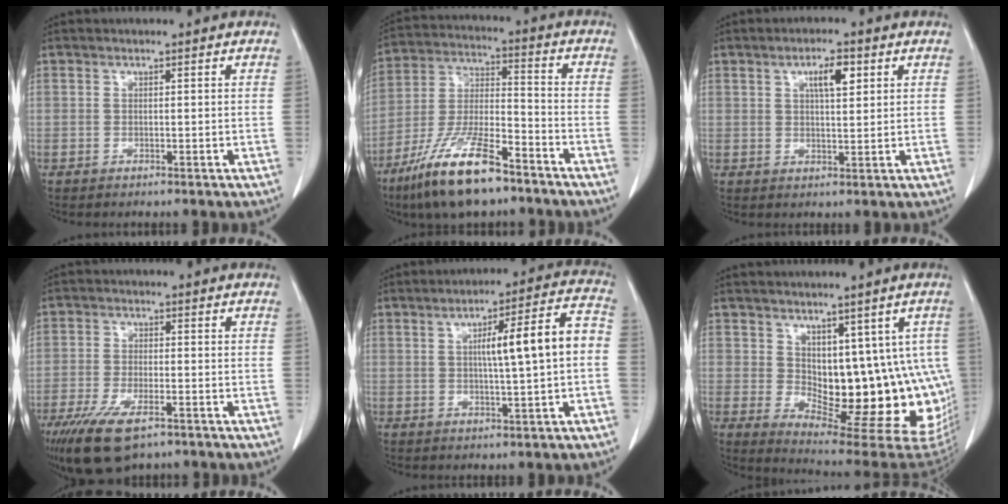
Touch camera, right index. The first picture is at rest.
{"total": 15.4, "force": [-10.4, 3.5, 10.8], "torque": [-0.224, -0.019, -0.193]}
{"total": 4.8, "force": [2.1, 1.3, 4.1], "torque": [-0.072, 0.003, 0.035]}
{"total": 9.9, "force": [-6.4, 3.2, 6.9], "torque": [-0.127, -0.019, -0.109]}
{"total": 10.6, "force": [0.3, 0.8, 10.6], "torque": [-0.151, 0.029, 0.004]}
{"total": 16.1, "force": [1.0, 7.9, 13.9], "torque": [-0.147, -0.009, 0.033]}